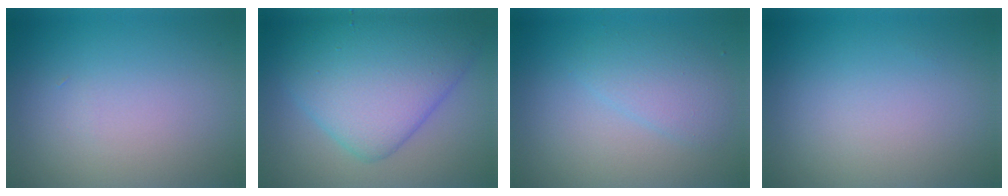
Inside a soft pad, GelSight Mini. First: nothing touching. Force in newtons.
{"total": 8.7, "press": 8.7, "slide": 0.2}
{"total": 2.5, "press": 2.5, "slide": 0.1}
{"total": 0.0}